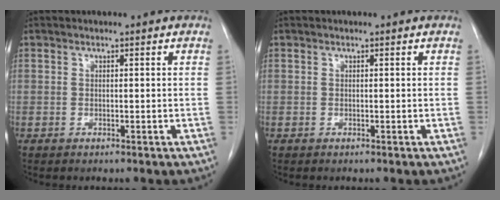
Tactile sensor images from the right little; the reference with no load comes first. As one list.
[{"total": 0.0}]